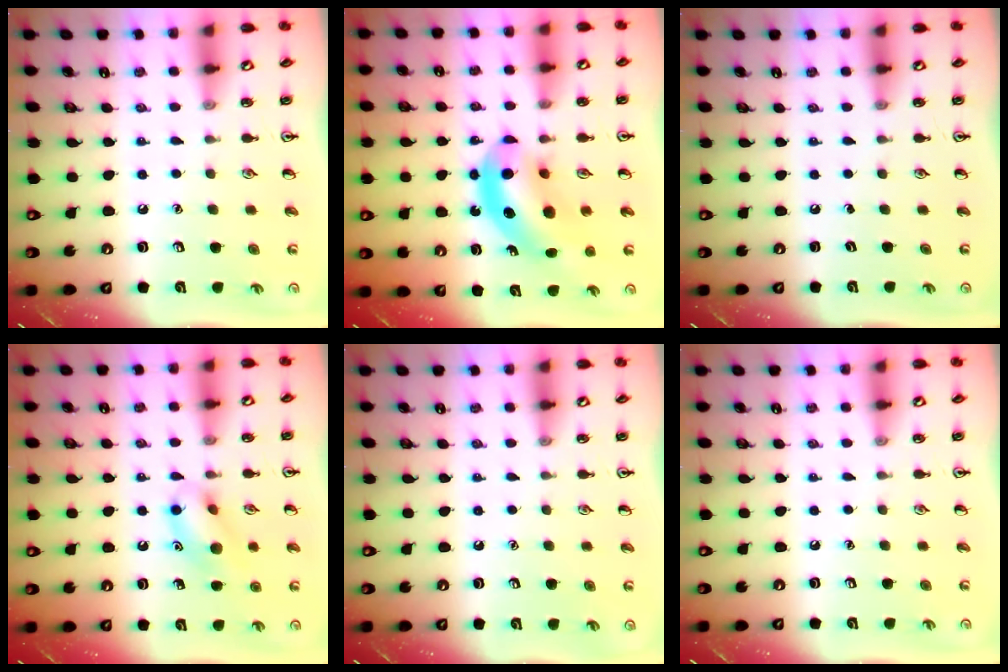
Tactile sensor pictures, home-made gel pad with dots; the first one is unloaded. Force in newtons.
{"total": 11.3, "press": 10.7, "slide": 3.5}
{"total": 0.0}
{"total": 12.0, "press": 11.9, "slide": 0.7}
{"total": 0.0}
{"total": 0.0}